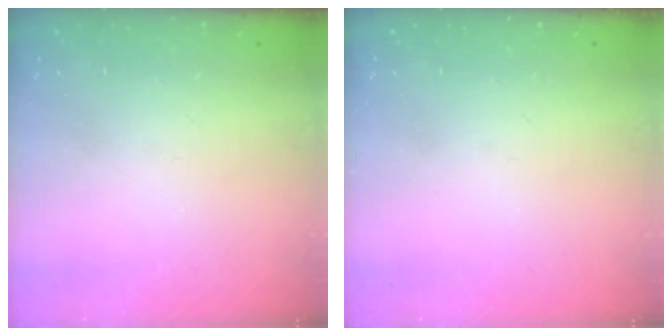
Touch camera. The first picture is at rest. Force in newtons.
{"total": 0.0}